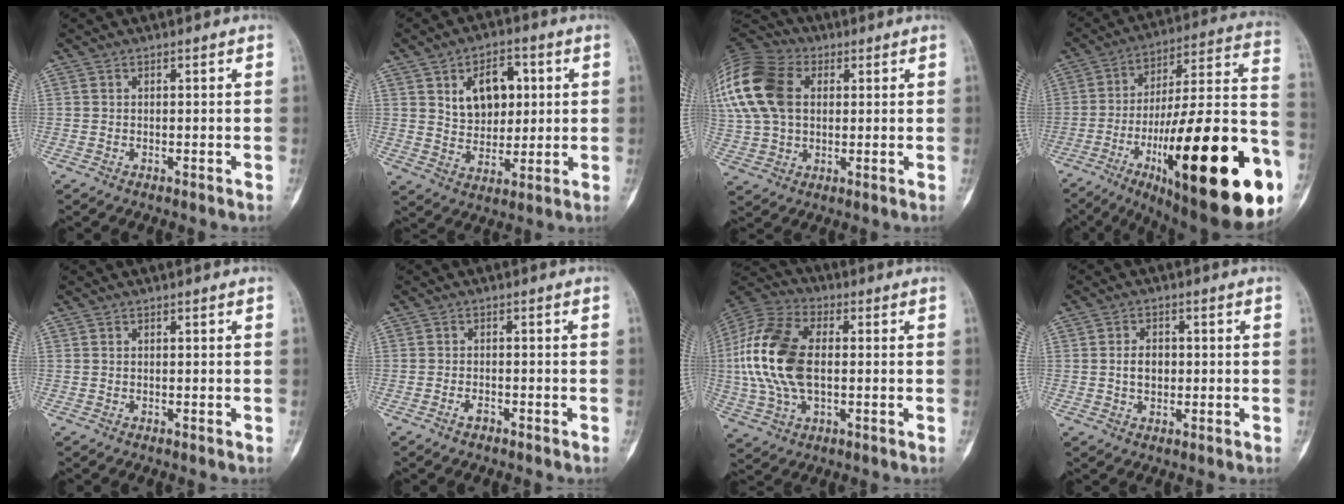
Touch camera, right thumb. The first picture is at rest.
{"total": 10.9, "force": [3.2, 7.3, 7.3], "torque": [-0.075, -0.010, 0.057]}
{"total": 23.1, "force": [5.8, 16.2, 15.4], "torque": [-0.361, 0.040, 0.109]}
{"total": 36.0, "force": [-13.4, 9.0, 32.2], "torque": [-0.421, 0.049, -0.202]}
{"total": 0.0}
{"total": 1.5, "force": [-1.2, 0.6, 0.8], "torque": [-0.018, 0.006, -0.023]}
{"total": 18.5, "force": [0.3, 10.8, 15.0], "torque": [-0.325, 0.013, 0.005]}
{"total": 3.8, "force": [-0.1, 2.8, 2.6], "torque": [-0.035, 0.006, -0.003]}